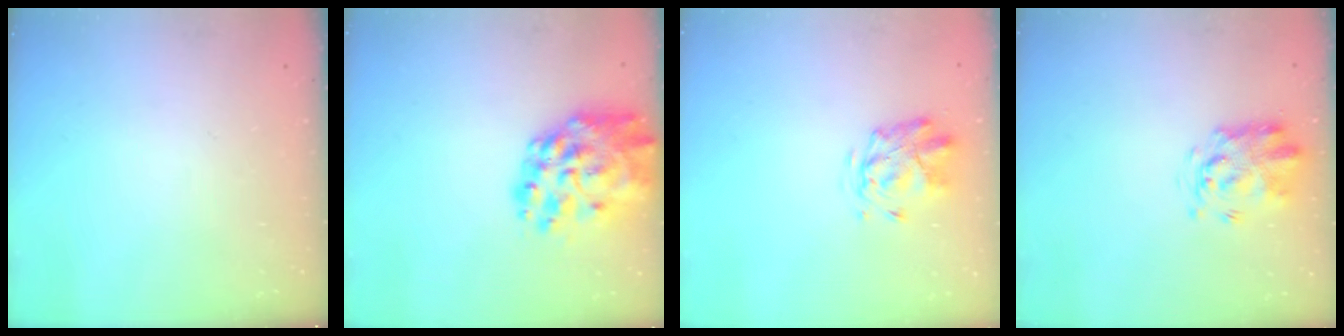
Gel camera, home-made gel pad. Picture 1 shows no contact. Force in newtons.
{"total": 16.6, "press": 15.4, "slide": 6.0}
{"total": 2.8, "press": 2.4, "slide": 1.4}
{"total": 3.3, "press": 3.2, "slide": 0.7}